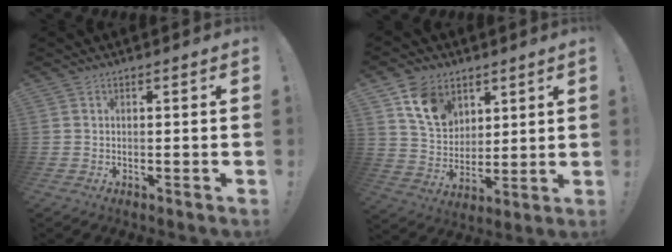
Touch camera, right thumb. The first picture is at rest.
{"total": 12.6, "force": [7.3, 8.8, 5.3], "torque": [-0.103, -0.028, 0.147]}